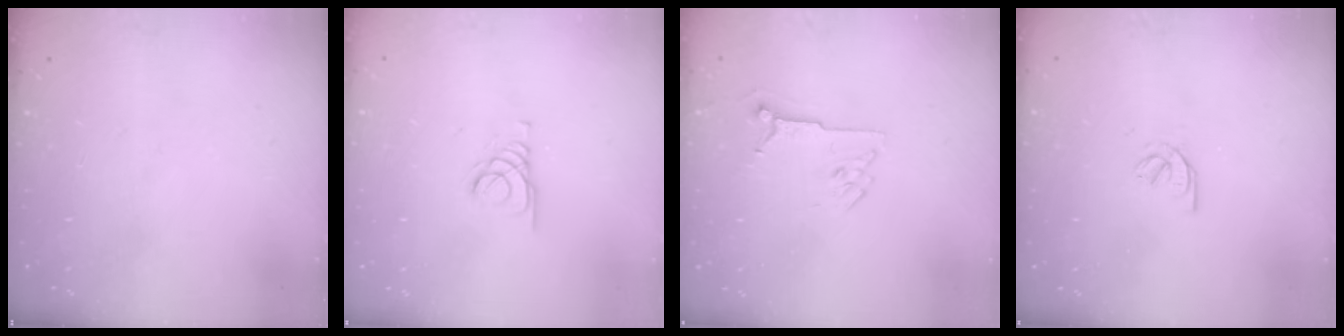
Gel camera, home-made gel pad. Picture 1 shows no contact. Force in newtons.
{"total": 1.4, "press": 1.3, "slide": 0.2}
{"total": 6.0, "press": 6.0, "slide": 0.4}
{"total": 1.9, "press": 1.8, "slide": 0.5}